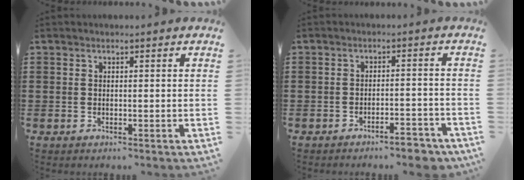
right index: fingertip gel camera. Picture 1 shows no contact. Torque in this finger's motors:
{"motor_torque": [0.63, 0.67, 0.19, 0.00]}